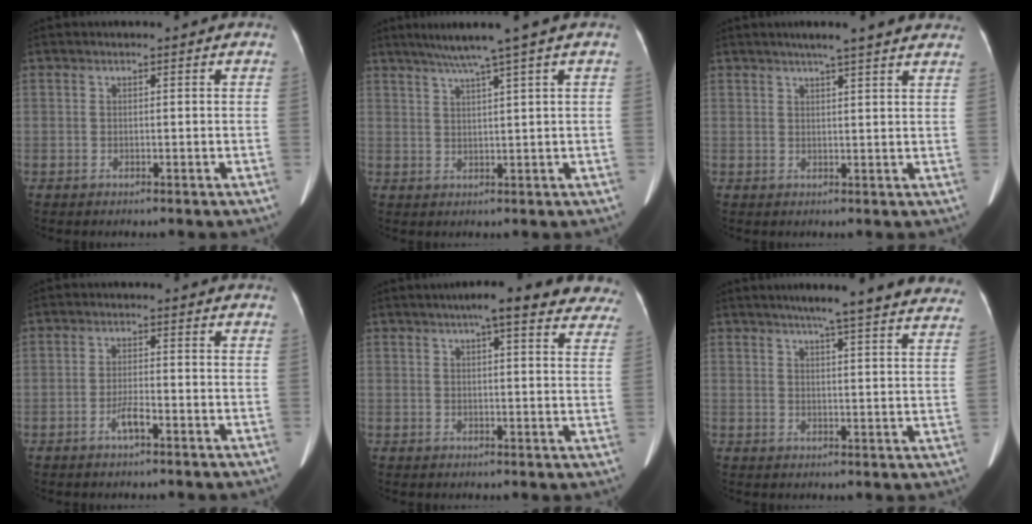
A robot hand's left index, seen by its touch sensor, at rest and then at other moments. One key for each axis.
{"total": 5.5, "fx": 3.9, "fy": -1.7, "fz": 3.6, "tx": -0.059, "ty": 0.011, "tz": 0.068}
{"total": 9.7, "fx": 8.0, "fy": 0.5, "fz": 5.5, "tx": -0.071, "ty": 0.022, "tz": 0.085}
{"total": 2.8, "fx": -1.6, "fy": 0.4, "fz": 2.2, "tx": -0.042, "ty": 0.000, "tz": -0.033}
{"total": 15.0, "fx": 12.1, "fy": 3.0, "fz": 8.4, "tx": -0.092, "ty": 0.023, "tz": 0.132}
{"total": 20.0, "fx": 17.4, "fy": 1.1, "fz": 9.8, "tx": -0.129, "ty": -0.010, "tz": 0.201}